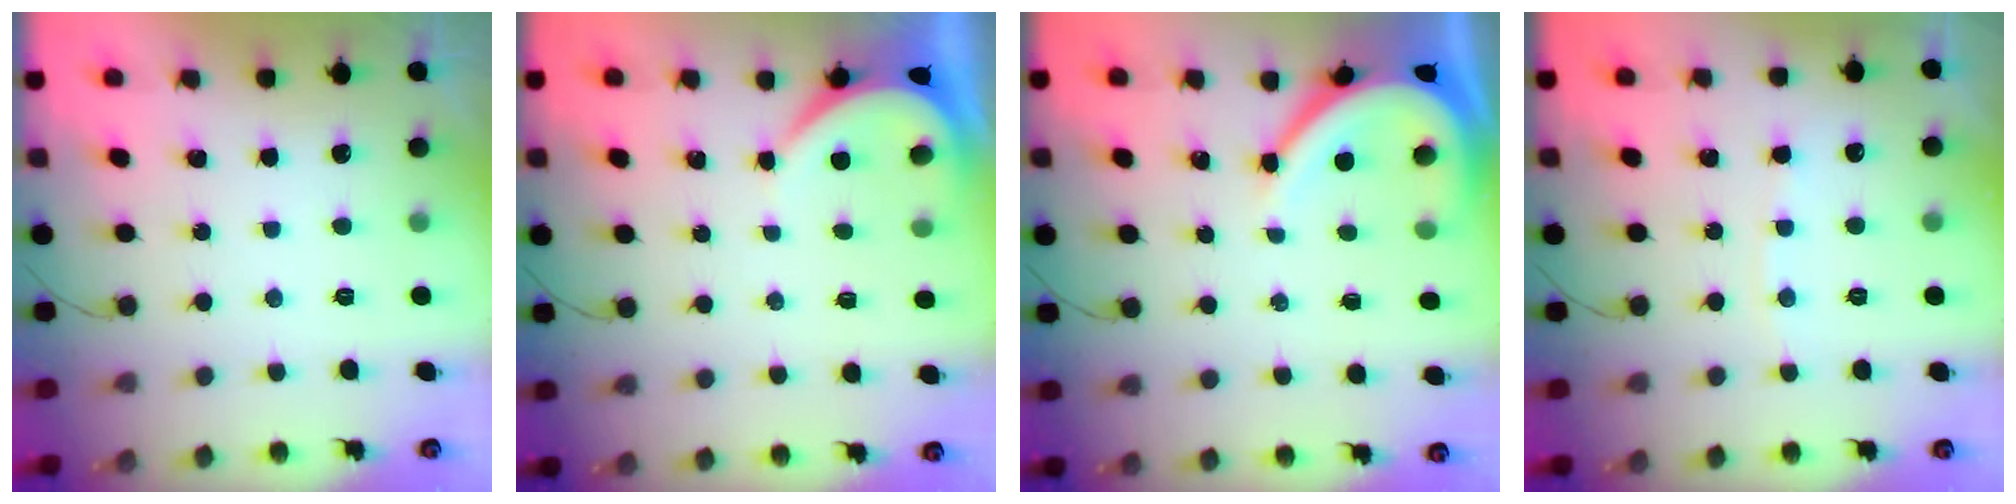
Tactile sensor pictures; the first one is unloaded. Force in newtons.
{"total": 3.9, "press": 3.9, "slide": 0.6}
{"total": 8.7, "press": 8.6, "slide": 1.3}
{"total": 3.0, "press": 3.0, "slide": 0.4}